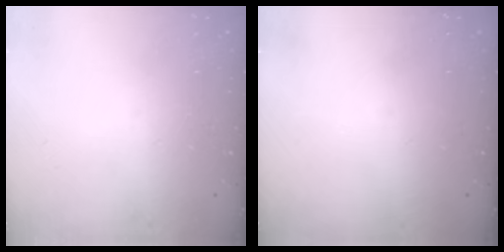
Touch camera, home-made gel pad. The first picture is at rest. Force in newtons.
{"total": 0.0}